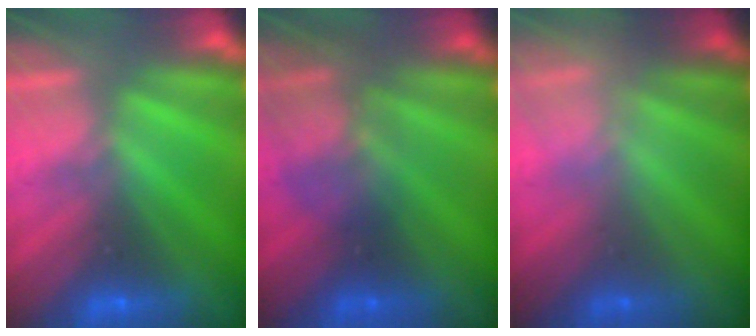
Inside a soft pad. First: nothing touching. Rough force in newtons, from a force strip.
{"total": 2.1}
{"total": 2.3}